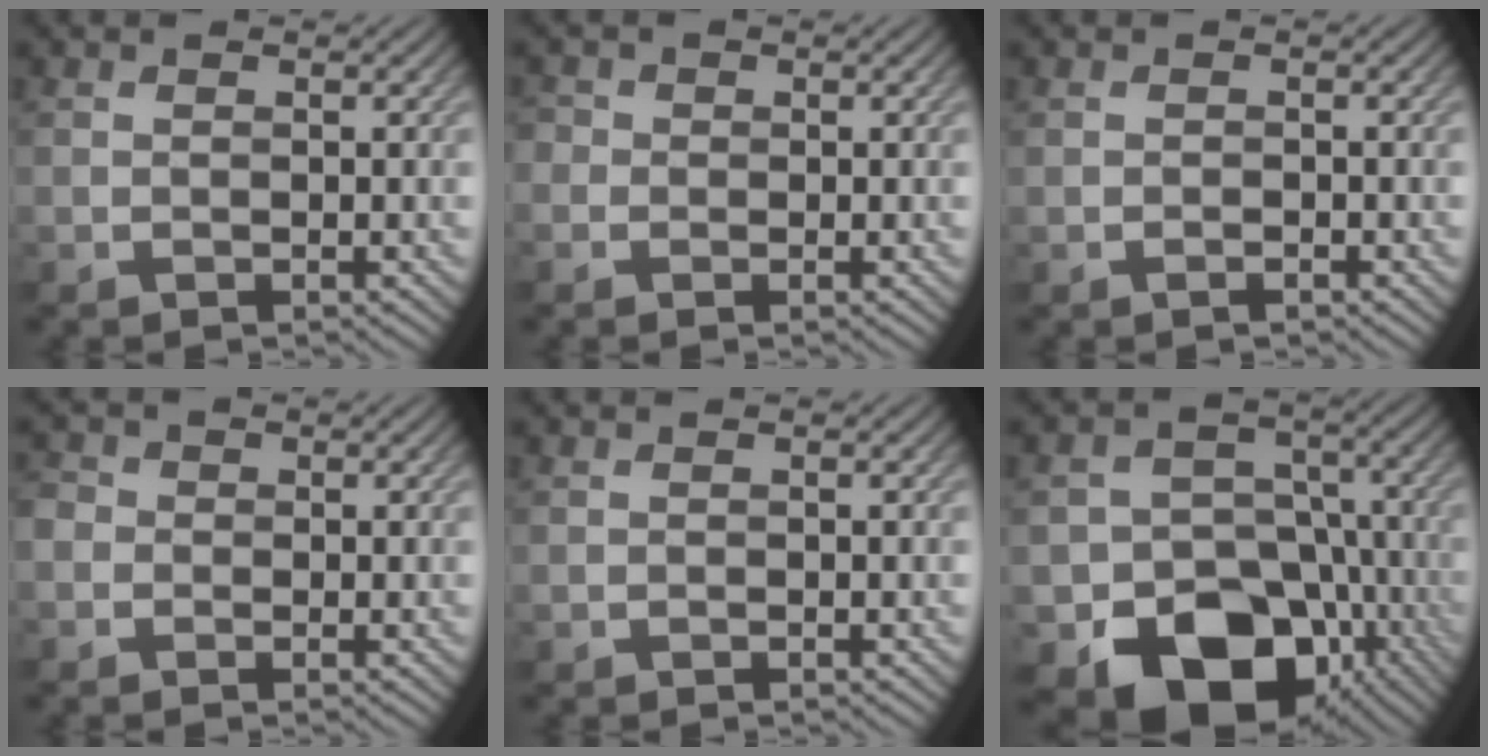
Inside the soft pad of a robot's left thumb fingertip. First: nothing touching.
{"total": 1.8, "force": [0.0, 1.8, 0.4], "torque": [-0.006, 0.004, -0.012]}
{"total": 0.8, "force": [-0.6, 0.3, 0.5], "torque": [-0.007, 0.000, -0.008]}
{"total": 2.3, "force": [-0.3, 2.2, 0.7], "torque": [-0.014, 0.007, -0.018]}
{"total": 0.0}
{"total": 16.1, "force": [-8.3, 11.7, 7.3], "torque": [-0.117, -0.041, -0.132]}